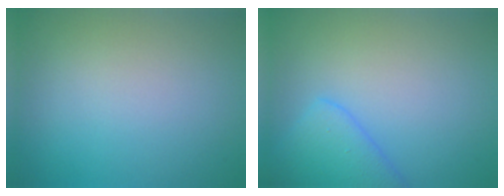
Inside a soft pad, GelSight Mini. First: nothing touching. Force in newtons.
{"total": 3.4, "press": 3.4, "slide": 0.2}